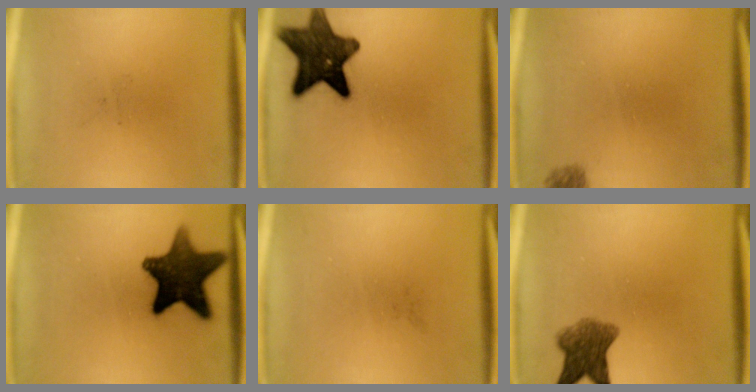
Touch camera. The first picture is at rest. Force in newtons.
{"total": 13.2}
{"total": 1.4}
{"total": 14.4}
{"total": 0.0}
{"total": 6.5}